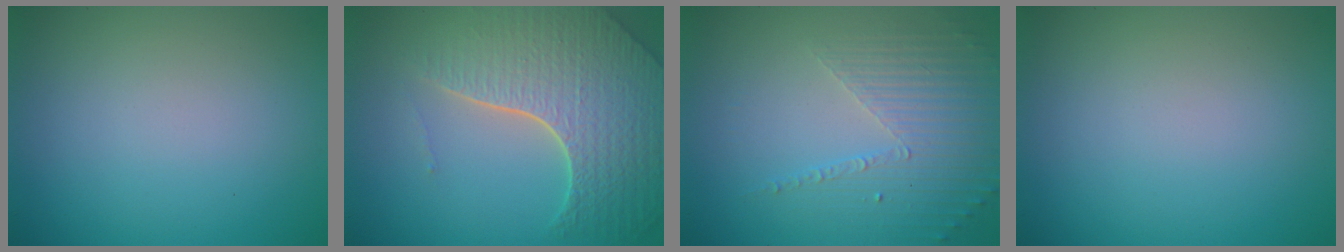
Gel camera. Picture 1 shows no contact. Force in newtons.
{"total": 8.3, "press": 5.8, "slide": 6.0}
{"total": 4.3, "press": 3.1, "slide": 3.0}
{"total": 0.0}